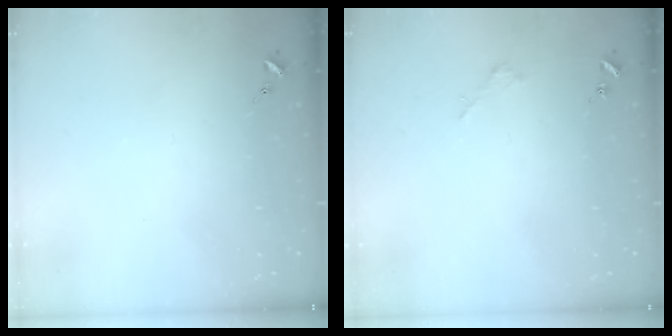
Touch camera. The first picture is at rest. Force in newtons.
{"total": 1.8, "press": 1.8, "slide": 0.2}